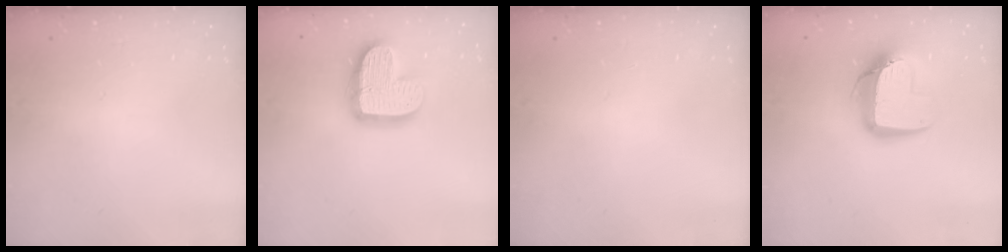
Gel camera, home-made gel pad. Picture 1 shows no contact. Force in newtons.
{"total": 16.7, "press": 16.6, "slide": 1.2}
{"total": 0.0}
{"total": 13.7, "press": 13.7, "slide": 1.2}